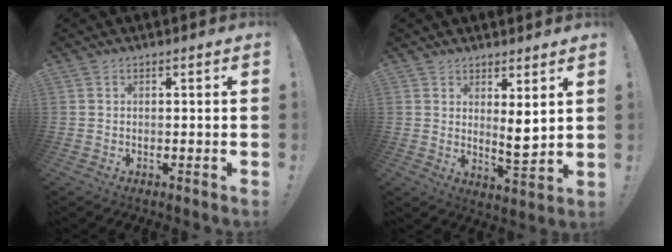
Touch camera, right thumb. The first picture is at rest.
{"total": 5.6, "force": [2.7, 1.6, 4.7], "torque": [-0.055, -0.034, 0.046]}